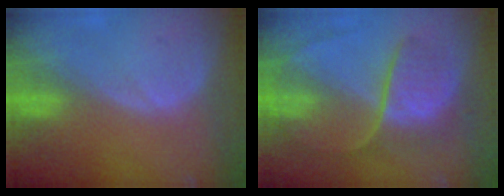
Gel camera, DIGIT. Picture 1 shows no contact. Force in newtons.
{"total": 8.8, "press": 7.6, "slide": 4.6}